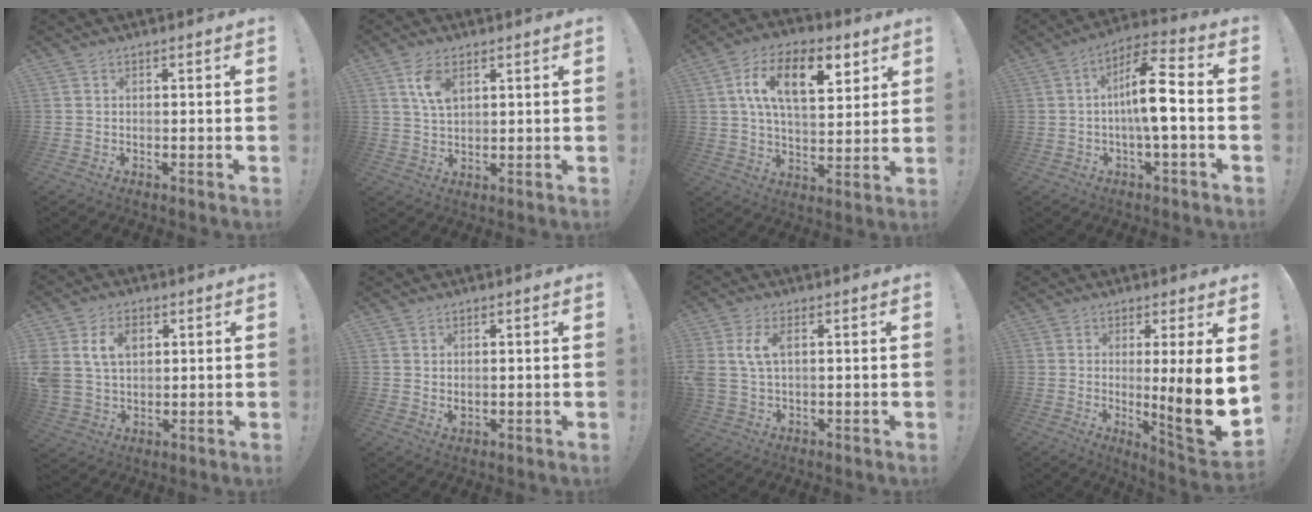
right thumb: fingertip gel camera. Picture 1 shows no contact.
{"total": 6.8, "force": [3.4, 3.7, 4.6], "torque": [-0.072, -0.011, 0.061]}
{"total": 16.5, "force": [6.8, 8.3, 12.5], "torque": [-0.199, -0.010, 0.115]}
{"total": 13.0, "force": [-0.4, 3.2, 12.6], "torque": [-0.208, 0.006, -0.013]}
{"total": 10.3, "force": [4.0, 7.7, 5.6], "torque": [-0.100, -0.009, 0.078]}
{"total": 1.7, "force": [1.3, 0.9, 0.7], "torque": [-0.006, -0.005, 0.023]}
{"total": 6.7, "force": [2.0, 3.6, 5.2], "torque": [-0.107, 0.000, 0.036]}
{"total": 13.4, "force": [0.1, 0.2, 13.4], "torque": [-0.179, -0.026, 0.002]}